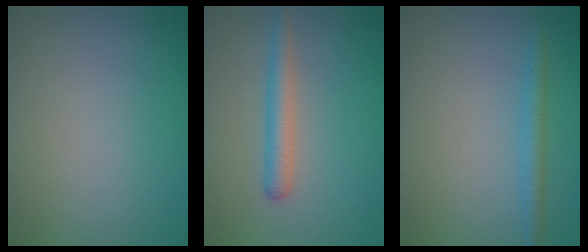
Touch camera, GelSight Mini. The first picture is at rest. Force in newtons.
{"total": 2.5, "press": 2.5, "slide": 0.1}
{"total": 1.8, "press": 1.8, "slide": 0.0}